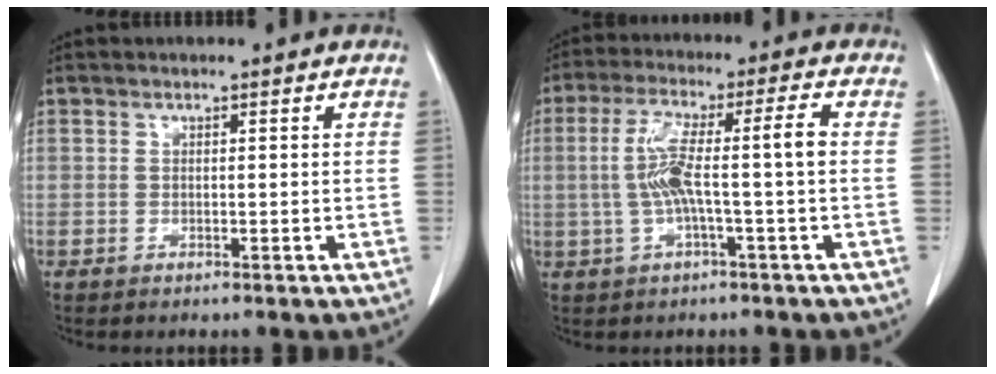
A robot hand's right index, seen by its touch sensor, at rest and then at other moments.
{"total": 8.3, "force": [-0.5, 0.1, 8.2], "torque": [-0.164, 0.027, -0.009]}